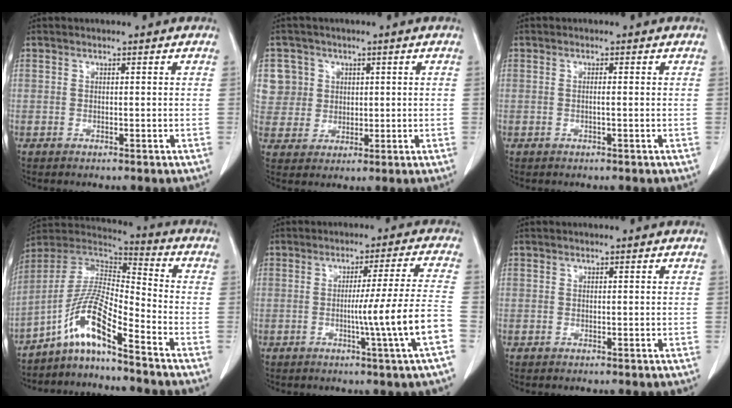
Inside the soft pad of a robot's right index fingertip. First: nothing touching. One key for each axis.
{"total": 6.8, "fx": 2.2, "fy": 6.4, "fz": 0.1, "tx": 0.007, "ty": 0.015, "tz": 0.051}
{"total": 0.8, "fx": -0.1, "fy": -0.1, "fz": 0.8, "tx": -0.015, "ty": 0.000, "tz": -0.002}
{"total": 10.7, "fx": -7.4, "fy": 0.5, "fz": 7.7, "tx": -0.160, "ty": 0.015, "tz": -0.139}
{"total": 10.2, "fx": -2.8, "fy": -2.6, "fz": 9.4, "tx": -0.137, "ty": -0.015, "tz": -0.044}
{"total": 0.0}